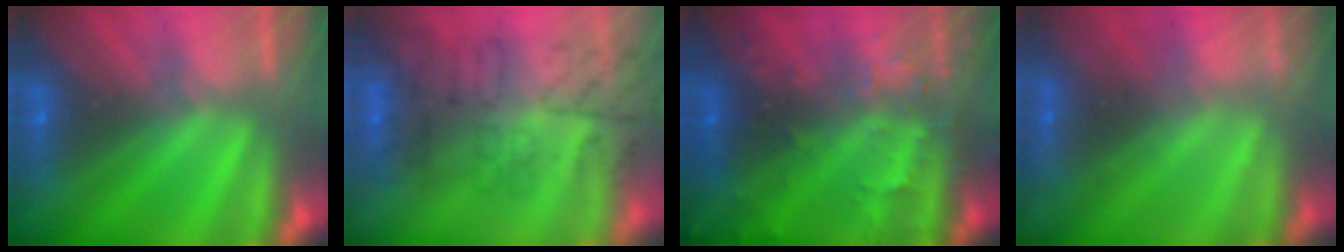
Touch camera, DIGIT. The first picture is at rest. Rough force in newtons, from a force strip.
{"total": 3.8}
{"total": 9.3}
{"total": 2.1}